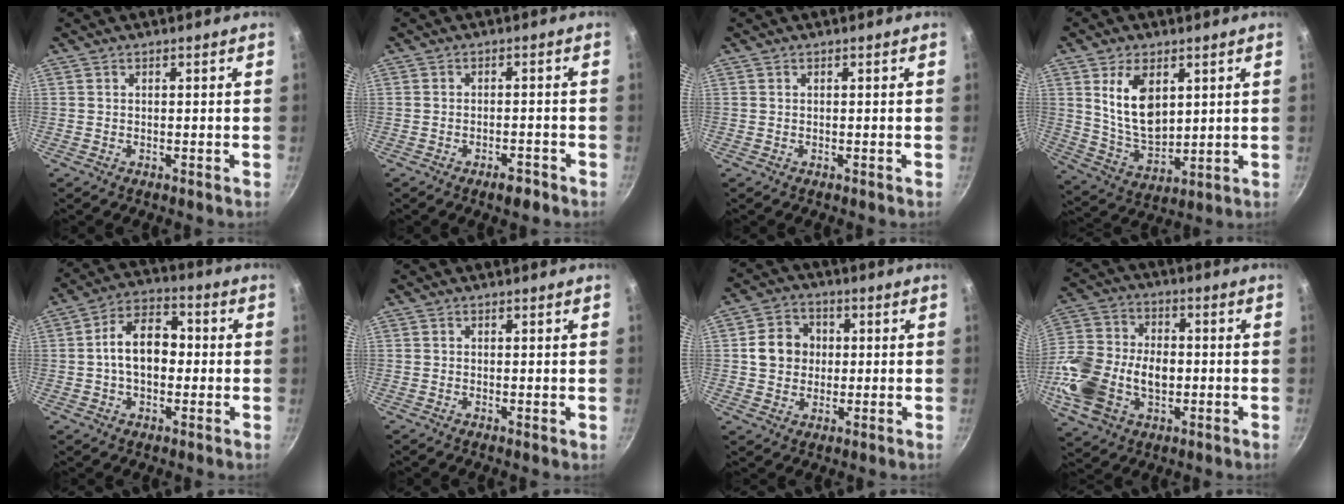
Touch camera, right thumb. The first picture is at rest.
{"total": 3.2, "force": [-2.2, 1.1, 2.0], "torque": [-0.030, 0.010, -0.035]}
{"total": 0.0}
{"total": 11.7, "force": [4.0, 6.7, 8.7], "torque": [-0.137, -0.027, 0.088]}
{"total": 11.0, "force": [0.0, 7.0, 8.5], "torque": [-0.128, 0.028, -0.009]}
{"total": 0.8, "force": [0.0, 0.3, 0.7], "torque": [-0.012, -0.004, -0.003]}
{"total": 8.8, "force": [0.6, 7.7, 4.2], "torque": [-0.044, 0.010, 0.003]}
{"total": 19.7, "force": [-3.2, 13.3, 14.2], "torque": [-0.295, 0.015, -0.051]}